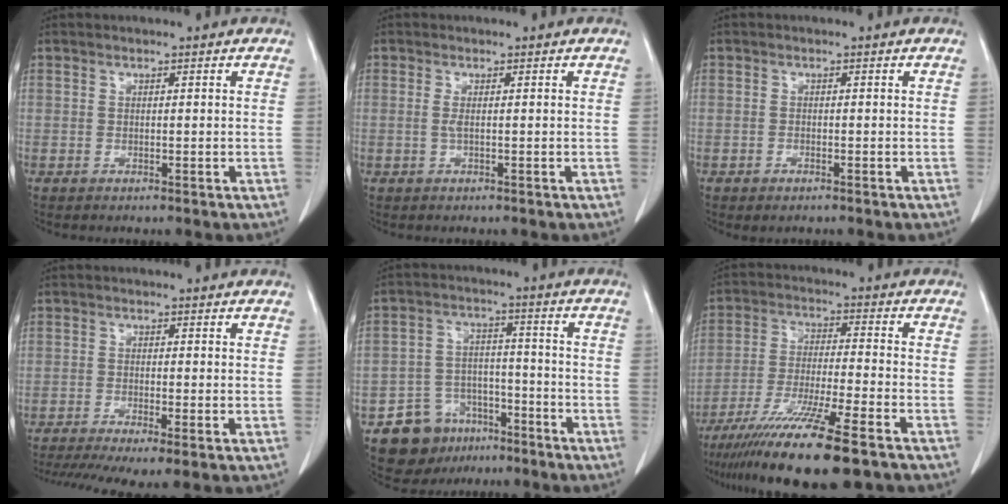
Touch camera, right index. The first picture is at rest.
{"total": 0.8, "force": [0.1, 0.0, 0.8], "torque": [-0.021, -0.001, 0.002]}
{"total": 1.1, "force": [-0.8, 0.4, 0.6], "torque": [-0.014, -0.002, -0.008]}
{"total": 8.9, "force": [-6.3, 1.4, 6.2], "torque": [-0.113, -0.013, -0.106]}
{"total": 9.5, "force": [-6.1, 6.9, 2.5], "torque": [-0.047, 0.023, -0.093]}
{"total": 15.9, "force": [-11.5, 0.2, 10.9], "torque": [-0.205, -0.050, -0.197]}